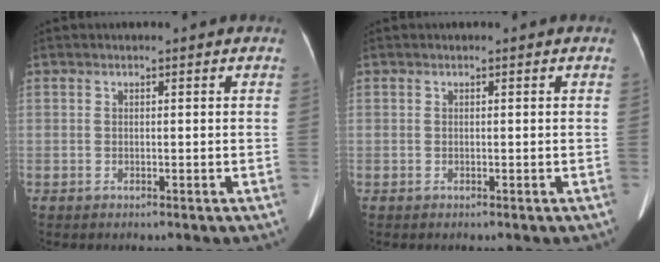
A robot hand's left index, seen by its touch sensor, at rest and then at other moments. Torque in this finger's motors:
{"motor_torque": [0.00, 0.00, 0.00, 0.00]}